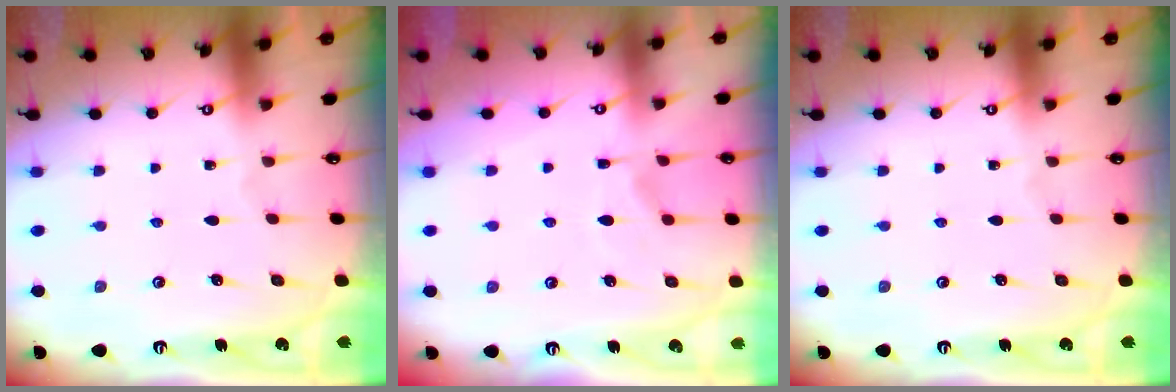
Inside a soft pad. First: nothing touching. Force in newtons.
{"total": 7.6, "press": 7.5, "slide": 1.3}
{"total": 0.0}